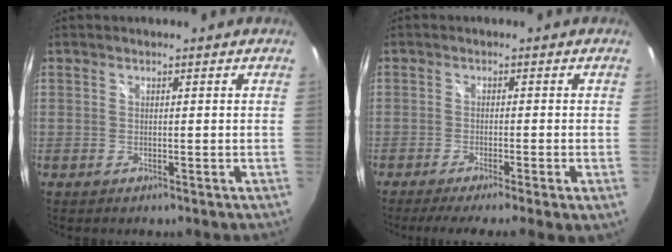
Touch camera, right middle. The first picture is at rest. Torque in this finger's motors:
{"motor_torque": [1.09, -1.05, 0.17, 0.10]}